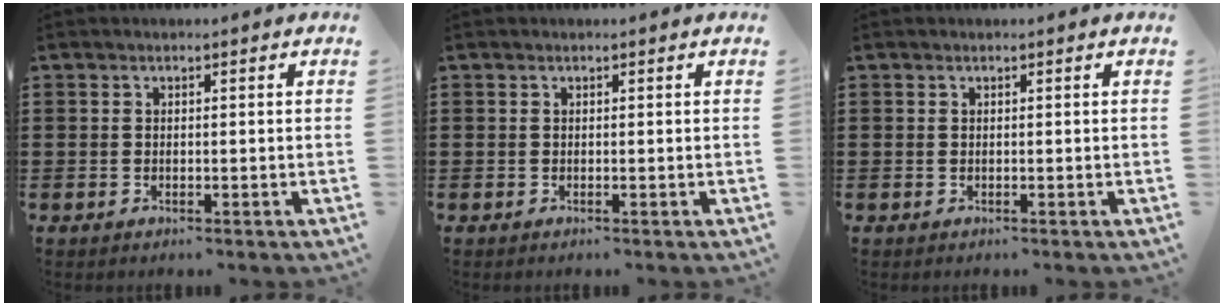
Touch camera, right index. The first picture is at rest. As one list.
[{"total": 0.0}, {"total": 0.0}]